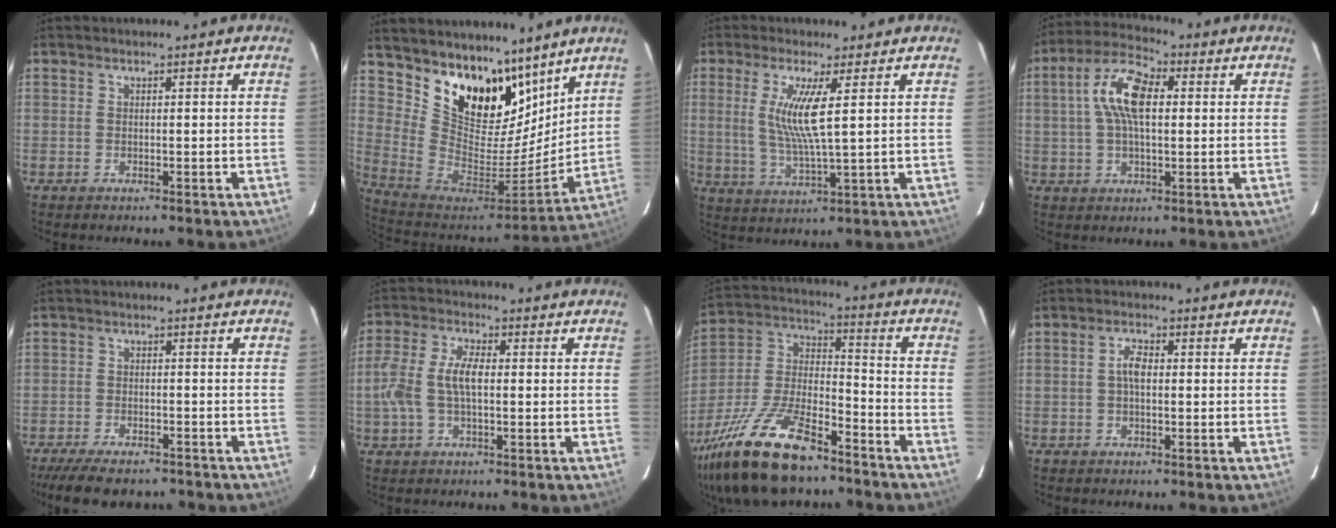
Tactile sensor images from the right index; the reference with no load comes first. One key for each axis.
{"total": 20.5, "fx": 14.4, "fy": 11.5, "fz": 8.9, "tx": -0.193, "ty": -0.023, "tz": 0.265}
{"total": 8.3, "fx": 2.0, "fy": 0.3, "fz": 8.0, "tx": -0.164, "ty": -0.014, "tz": 0.042}
{"total": 10.5, "fx": 1.8, "fy": 4.6, "fz": 9.3, "tx": -0.182, "ty": 0.024, "tz": 0.028}
{"total": 11.5, "fx": -9.4, "fy": 3.9, "fz": 5.5, "tx": -0.125, "ty": -0.023, "tz": -0.149}
{"total": 8.3, "fx": -0.4, "fy": 3.8, "fz": 7.4, "tx": -0.159, "ty": 0.012, "tz": -0.009}
{"total": 24.6, "fx": -17.1, "fy": 9.1, "fz": 15.2, "tx": -0.319, "ty": -0.015, "tz": -0.298}
{"total": 2.8, "fx": -0.1, "fy": 1.3, "fz": 2.5, "tx": -0.050, "ty": 0.009, "tz": -0.001}